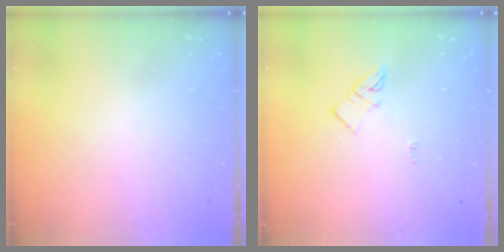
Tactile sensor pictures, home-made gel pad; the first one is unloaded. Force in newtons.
{"total": 3.9, "press": 3.9, "slide": 0.3}